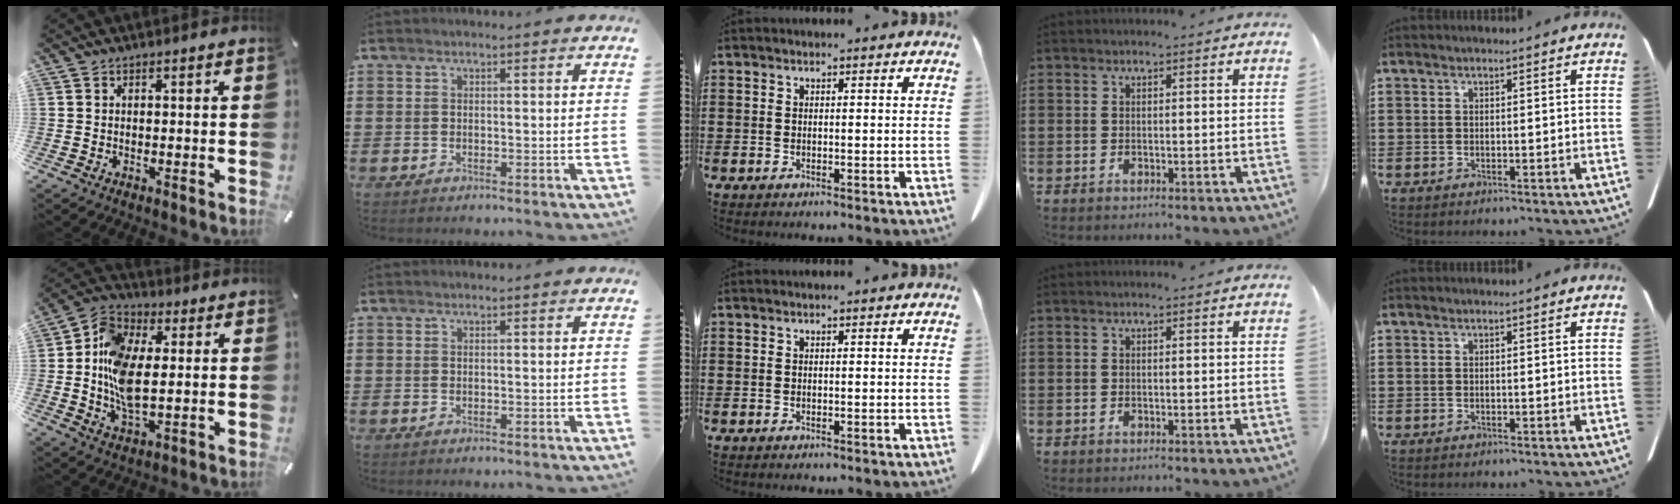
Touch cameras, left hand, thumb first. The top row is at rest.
{"thumb": {"total": 12.9, "force": [0.0, 8.2, 9.9], "torque": [-0.235, 0.000, 0.000]}}